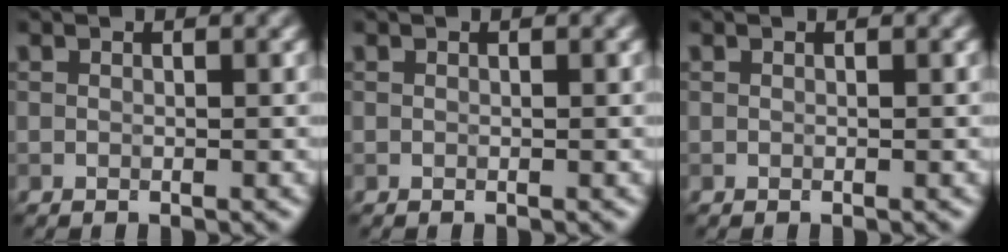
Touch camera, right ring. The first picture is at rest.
{"total": 0.0}
{"total": 0.0}